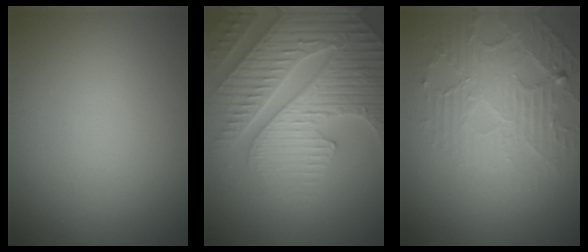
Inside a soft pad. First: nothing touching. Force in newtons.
{"total": 7.6, "press": 7.4, "slide": 1.8}
{"total": 4.7, "press": 3.5, "slide": 3.1}